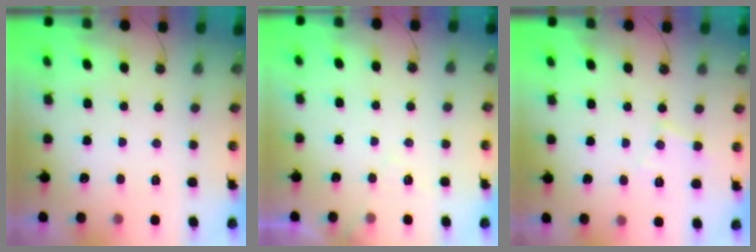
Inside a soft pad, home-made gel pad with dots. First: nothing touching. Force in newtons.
{"total": 4.5, "press": 4.4, "slide": 0.7}
{"total": 7.3, "press": 7.3, "slide": 0.5}